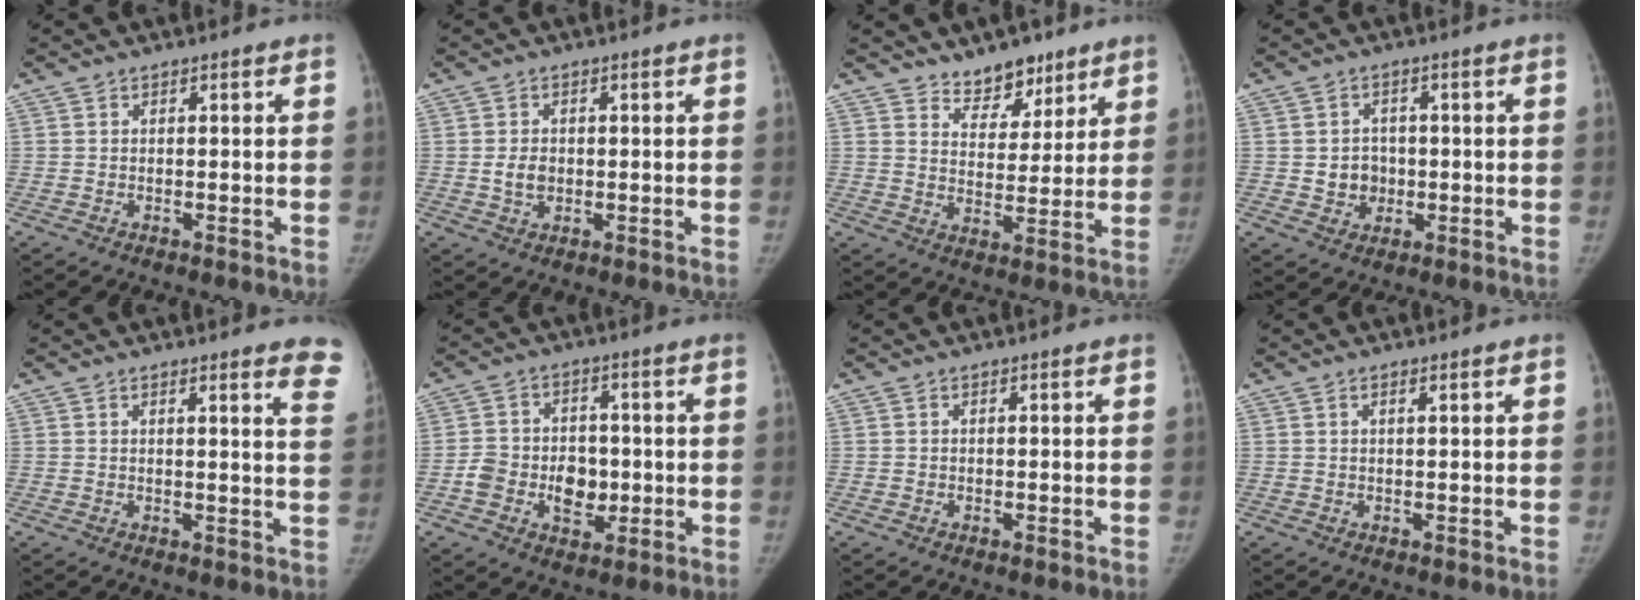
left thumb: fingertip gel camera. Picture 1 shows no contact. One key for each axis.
{"total": 2.8, "fx": 0.0, "fy": 2.1, "fz": 1.9, "tx": -0.030, "ty": -0.002, "tz": 0.004}
{"total": 8.0, "fx": 6.3, "fy": 4.2, "fz": 2.5, "tx": -0.003, "ty": -0.045, "tz": 0.105}
{"total": 4.4, "fx": -0.2, "fy": 4.0, "fz": 1.7, "tx": -0.003, "ty": 0.005, "tz": 0.001}
{"total": 7.5, "fx": 5.8, "fy": 0.5, "fz": 4.6, "tx": -0.034, "ty": -0.027, "tz": 0.042}
{"total": 9.3, "fx": -1.8, "fy": 7.0, "fz": 5.8, "tx": -0.061, "ty": 0.012, "tz": -0.025}
{"total": 0.0}
{"total": 0.9, "fx": 0.5, "fy": -0.2, "fz": 0.7, "tx": -0.017, "ty": 0.000, "tz": 0.011}